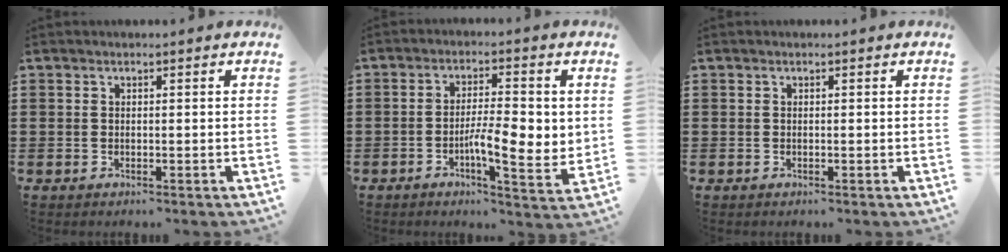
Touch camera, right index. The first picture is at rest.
{"total": 7.3, "force": [-0.9, 2.3, 6.9], "torque": [-0.113, 0.003, -0.018]}
{"total": 0.0}